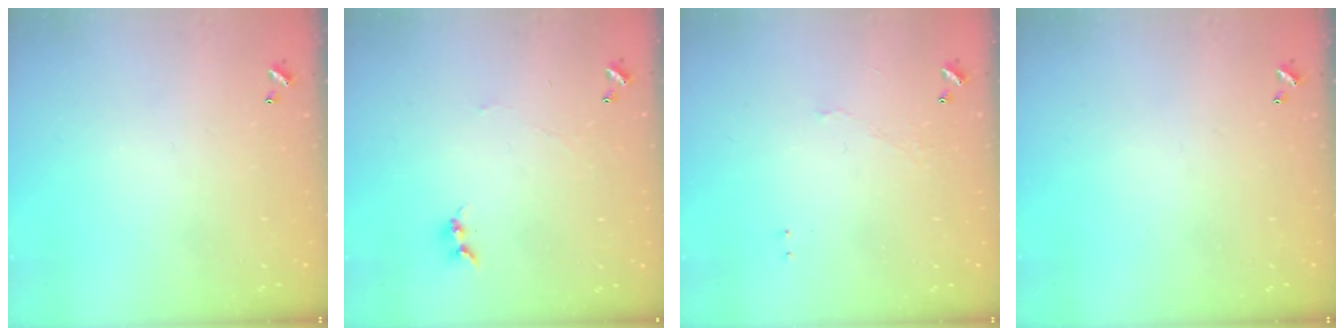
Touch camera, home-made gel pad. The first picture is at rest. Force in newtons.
{"total": 1.1, "press": 1.0, "slide": 0.5}
{"total": 1.4, "press": 1.3, "slide": 0.5}
{"total": 0.0}